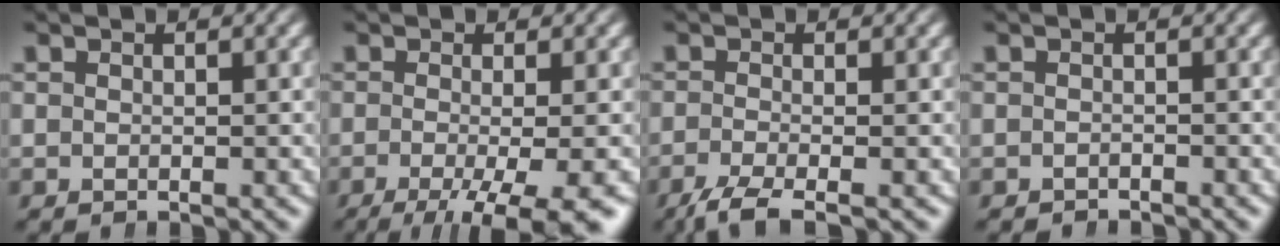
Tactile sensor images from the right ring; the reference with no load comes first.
{"total": 7.9, "force": [-4.6, 3.2, 5.6], "torque": [-0.095, -0.040, -0.051]}
{"total": 4.1, "force": [-3.1, 1.6, 2.2], "torque": [-0.057, -0.022, -0.040]}
{"total": 1.3, "force": [-1.2, 0.1, -0.3], "torque": [-0.005, -0.009, -0.016]}